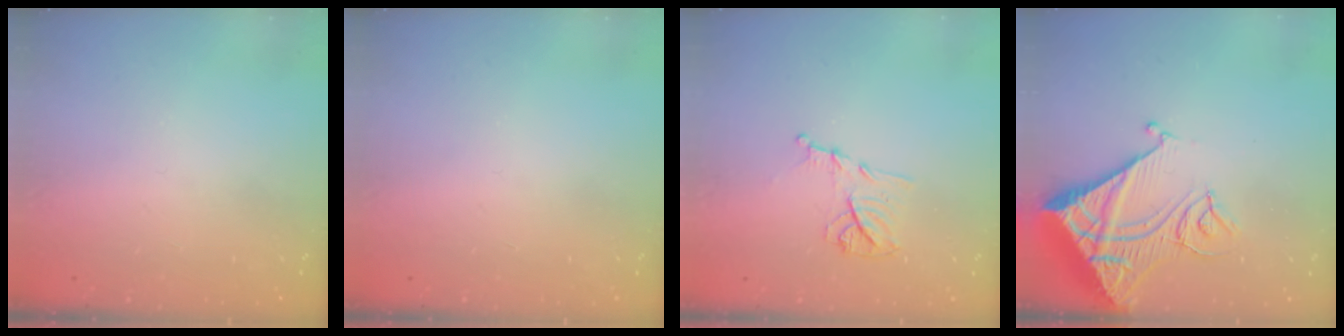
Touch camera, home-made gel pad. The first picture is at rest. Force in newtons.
{"total": 0.0}
{"total": 10.3, "press": 10.3, "slide": 0.5}
{"total": 14.7, "press": 14.6, "slide": 1.6}